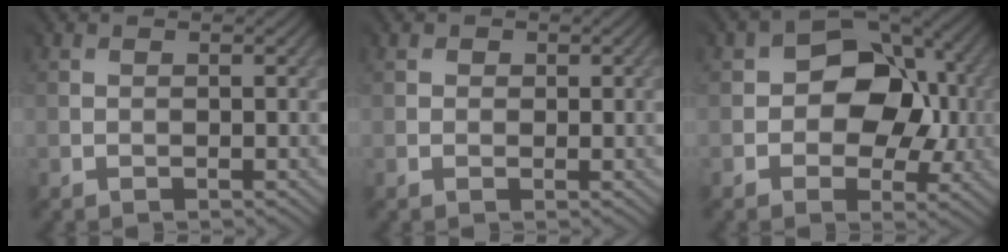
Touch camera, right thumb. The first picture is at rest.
{"total": 0.9, "force": [0.6, 0.6, -0.3], "torque": [0.002, 0.001, 0.007]}
{"total": 10.3, "force": [0.5, 7.2, 7.3], "torque": [-0.096, 0.011, 0.000]}